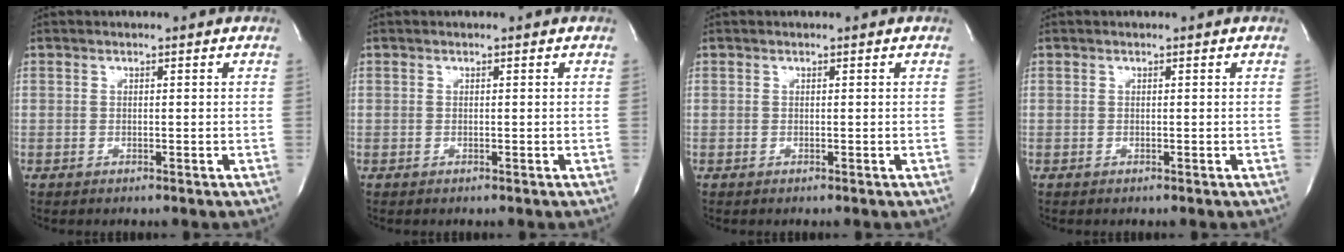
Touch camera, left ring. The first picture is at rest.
{"total": 0.0}
{"total": 0.0}
{"total": 0.0}